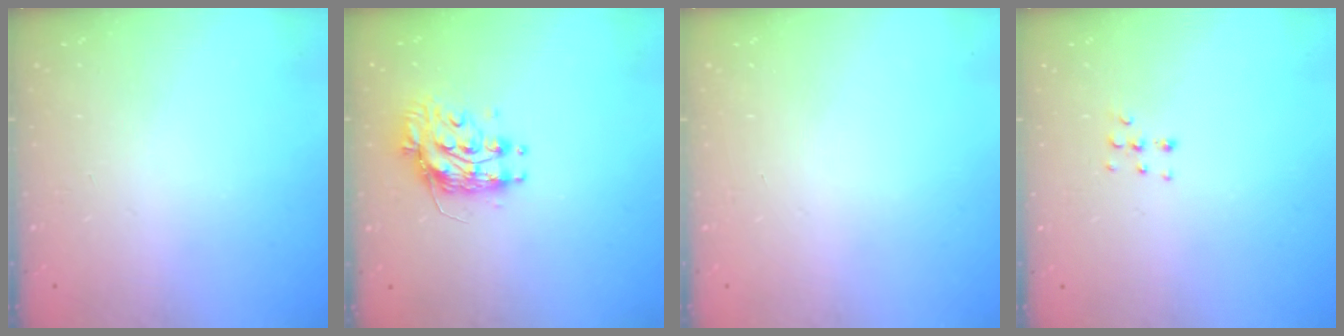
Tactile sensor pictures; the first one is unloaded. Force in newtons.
{"total": 9.2, "press": 9.2, "slide": 0.7}
{"total": 0.0}
{"total": 4.3, "press": 4.2, "slide": 1.1}